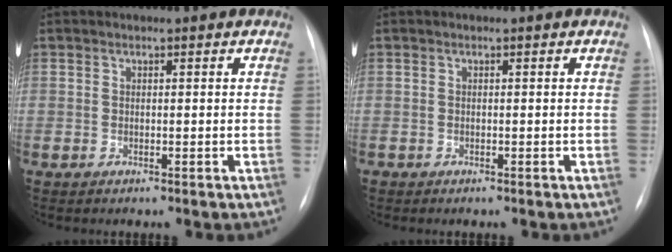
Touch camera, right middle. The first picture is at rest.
{"total": 0.0}